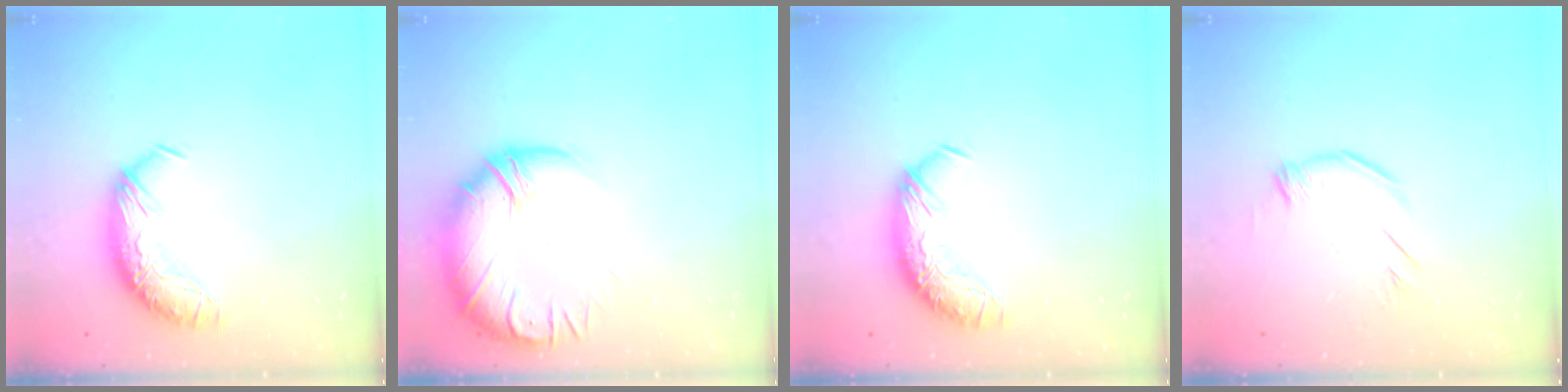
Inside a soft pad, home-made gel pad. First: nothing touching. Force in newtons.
{"total": 3.2, "press": 1.0, "slide": 3.0}
{"total": 0.0}
{"total": 2.7, "press": 2.4, "slide": 1.1}